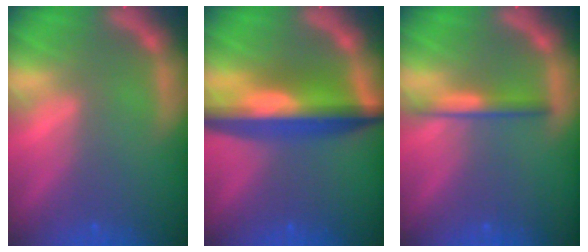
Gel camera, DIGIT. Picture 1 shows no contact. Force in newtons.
{"total": 9.0}
{"total": 2.4}